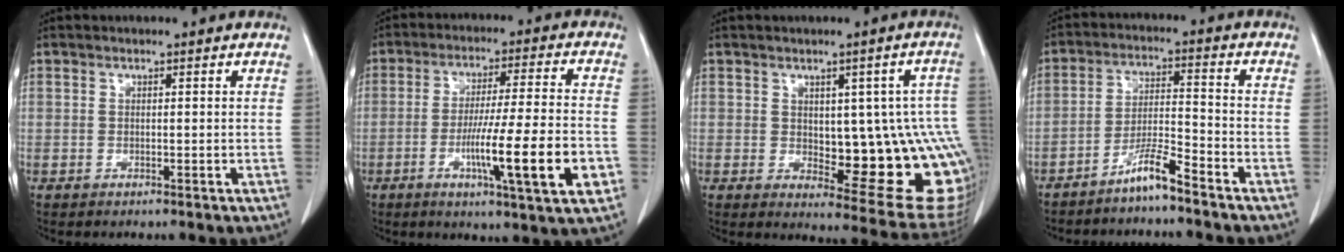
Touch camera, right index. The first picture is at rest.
{"total": 14.7, "force": [-4.5, 0.0, 14.0], "torque": [-0.230, -0.017, -0.074]}
{"total": 16.6, "force": [-1.0, 5.9, 15.5], "torque": [-0.131, 0.015, 0.009]}
{"total": 5.8, "force": [-4.7, -0.2, 3.3], "torque": [-0.065, -0.006, -0.093]}